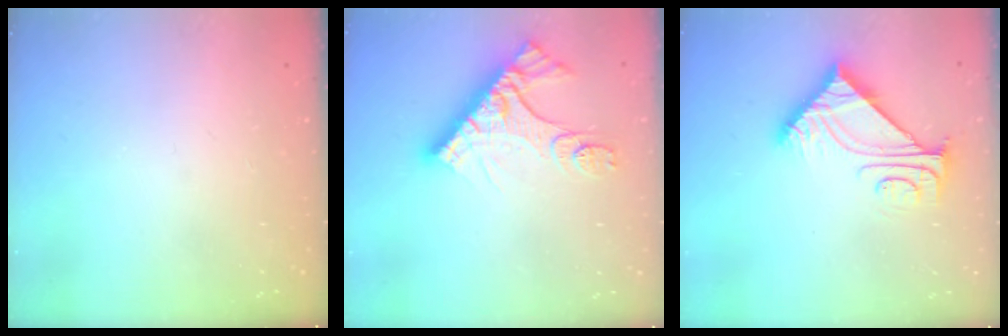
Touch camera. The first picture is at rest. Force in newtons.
{"total": 14.3, "press": 14.3, "slide": 1.2}
{"total": 8.8, "press": 8.7, "slide": 0.9}